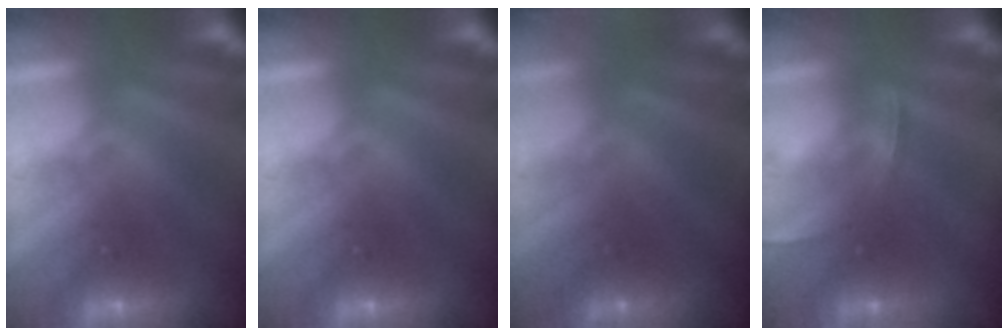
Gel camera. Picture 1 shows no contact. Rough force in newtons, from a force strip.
{"total": 0.0}
{"total": 1.9}
{"total": 2.5}